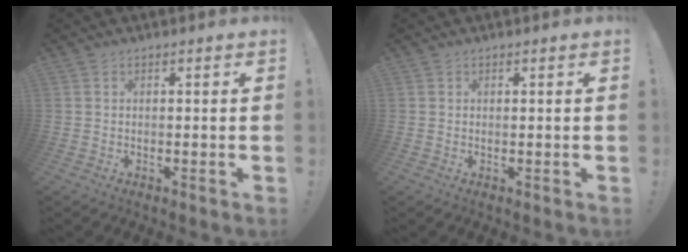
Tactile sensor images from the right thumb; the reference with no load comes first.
{"total": 0.0}